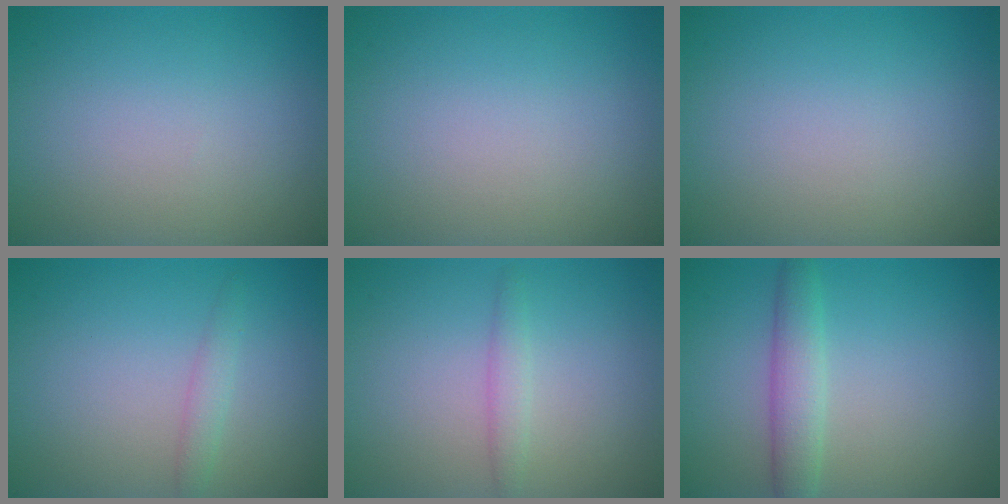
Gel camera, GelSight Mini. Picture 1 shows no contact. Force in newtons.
{"total": 0.0}
{"total": 0.0}
{"total": 1.3, "press": 1.3, "slide": 0.0}
{"total": 1.4, "press": 1.4, "slide": 0.0}
{"total": 2.9, "press": 2.9, "slide": 0.2}